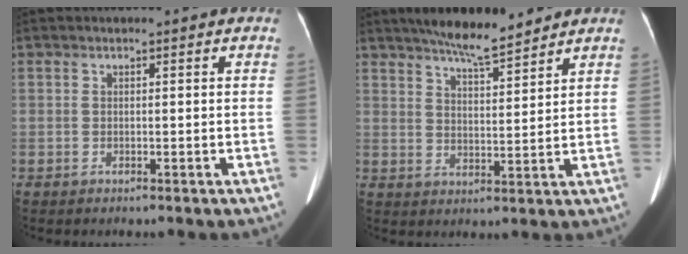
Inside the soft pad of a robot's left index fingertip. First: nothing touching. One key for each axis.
{"total": 8.2, "fx": 7.0, "fy": 0.9, "fz": 4.2, "tx": -0.068, "ty": 0.008, "tz": 0.118}